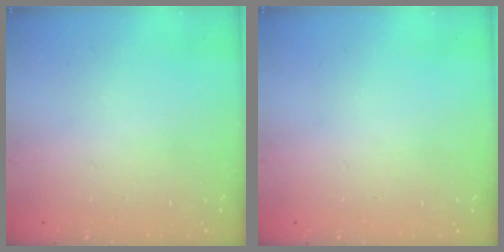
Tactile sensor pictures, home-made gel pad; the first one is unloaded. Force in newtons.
{"total": 0.0}